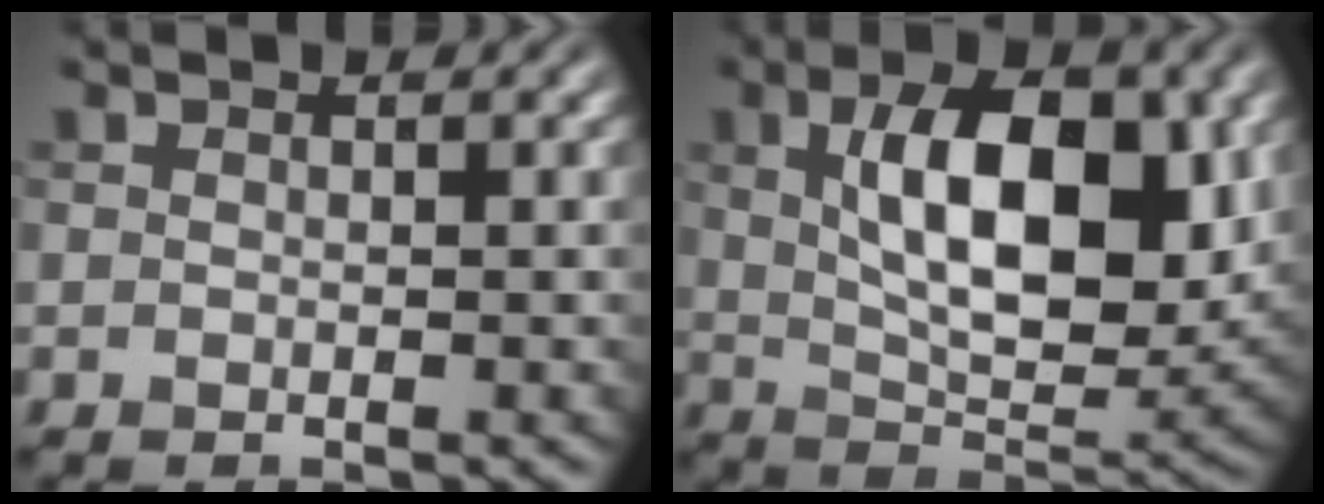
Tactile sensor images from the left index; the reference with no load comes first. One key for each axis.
{"total": 10.7, "fx": 2.3, "fy": 5.3, "fz": 9.1, "tx": -0.141, "ty": -0.002, "tz": 0.042}